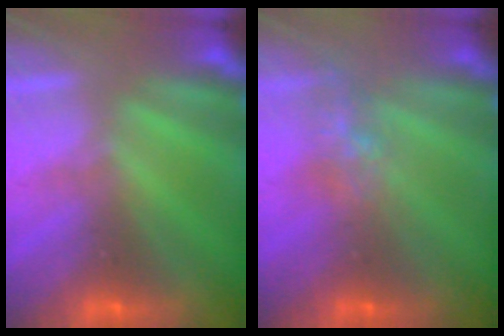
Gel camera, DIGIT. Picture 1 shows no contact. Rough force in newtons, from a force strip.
{"total": 4.8}